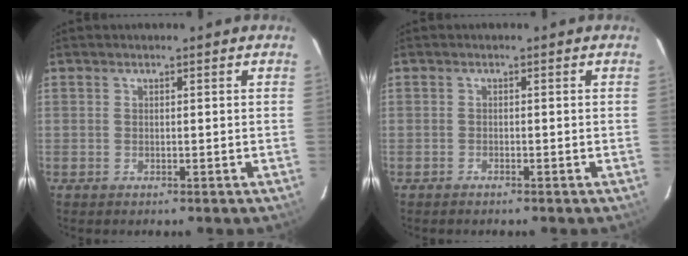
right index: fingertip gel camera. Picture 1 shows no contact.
{"total": 0.7, "force": [-0.6, 0.0, 0.2], "torque": [-0.008, 0.000, -0.013]}